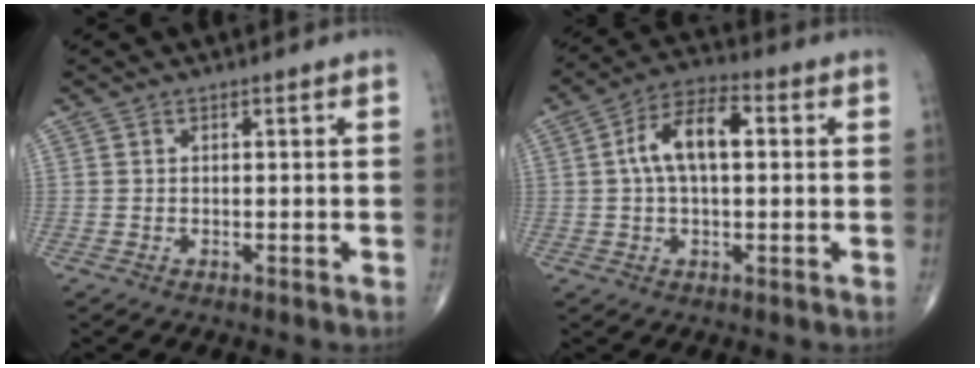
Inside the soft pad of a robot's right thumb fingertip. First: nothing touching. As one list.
[{"total": 9.9, "force": [1.4, 5.0, 8.5], "torque": [-0.156, 0.027, 0.016]}]